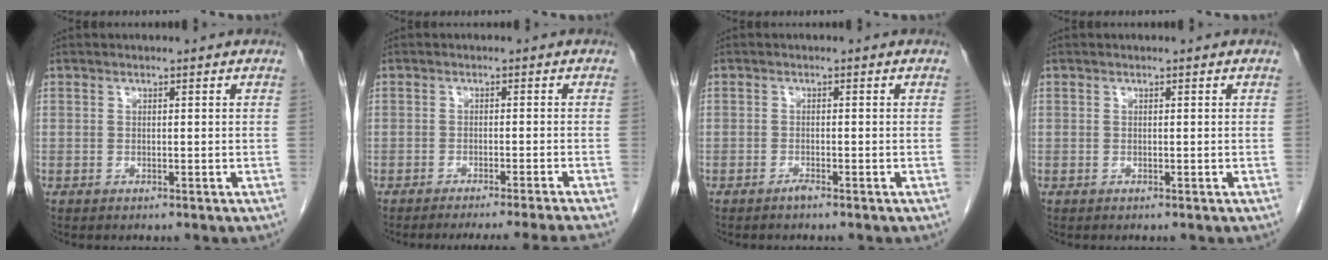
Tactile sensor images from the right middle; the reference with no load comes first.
{"total": 9.8, "force": [-8.8, -2.5, 3.5], "torque": [-0.017, -0.022, -0.117]}
{"total": 0.9, "force": [-0.8, -0.1, 0.4], "torque": [-0.010, 0.000, -0.013]}
{"total": 0.0}